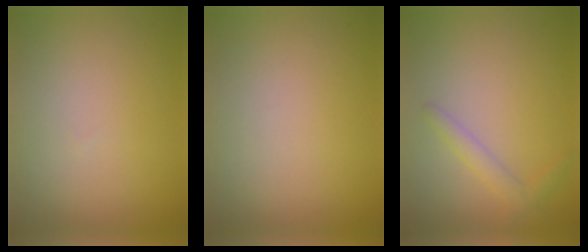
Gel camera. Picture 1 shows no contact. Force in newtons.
{"total": 0.0}
{"total": 1.6, "press": 1.6, "slide": 0.1}